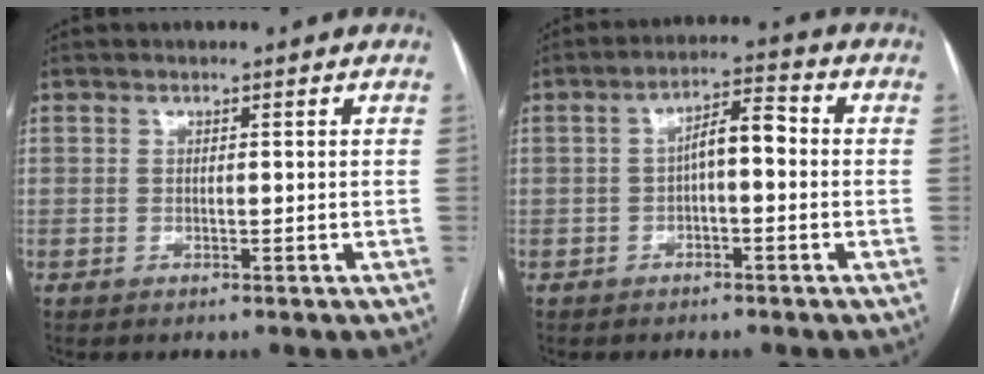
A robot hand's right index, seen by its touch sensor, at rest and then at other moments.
{"total": 5.2, "force": [-0.3, 1.7, 5.0], "torque": [-0.083, 0.027, -0.007]}